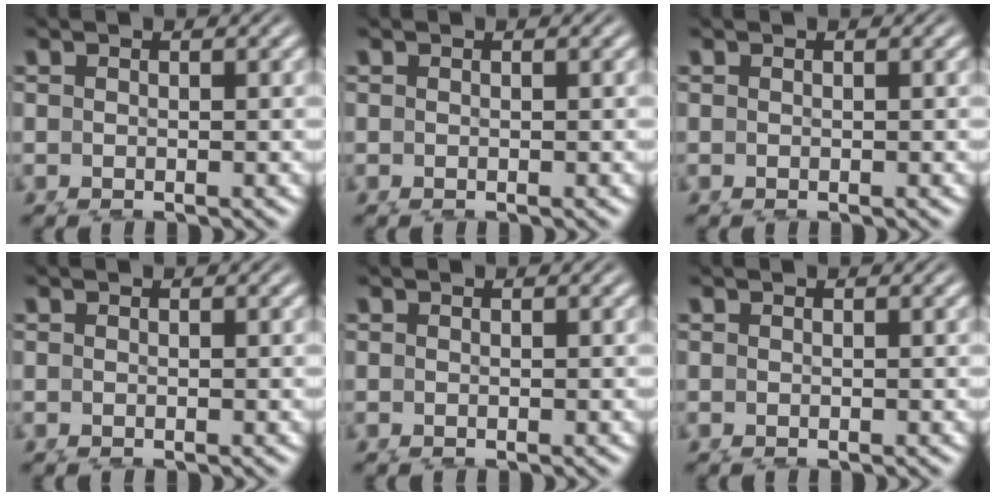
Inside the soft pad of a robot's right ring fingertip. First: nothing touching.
{"total": 0.0}
{"total": 0.0}
{"total": 0.0}
{"total": 0.0}
{"total": 0.0}